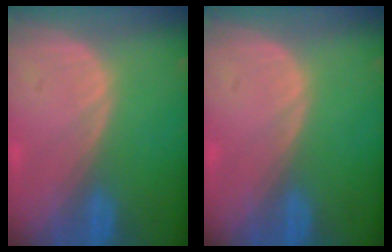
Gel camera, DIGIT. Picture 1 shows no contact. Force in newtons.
{"total": 0.0}